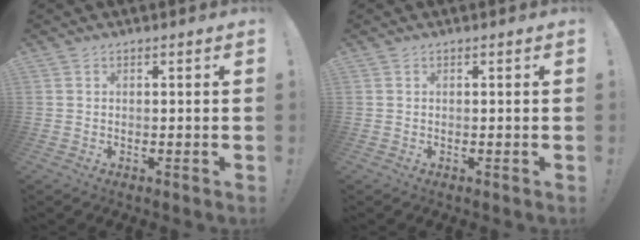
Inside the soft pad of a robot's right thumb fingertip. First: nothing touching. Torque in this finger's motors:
{"motor_torque": [0.00, 0.00, 0.00, 0.00, 0.00]}